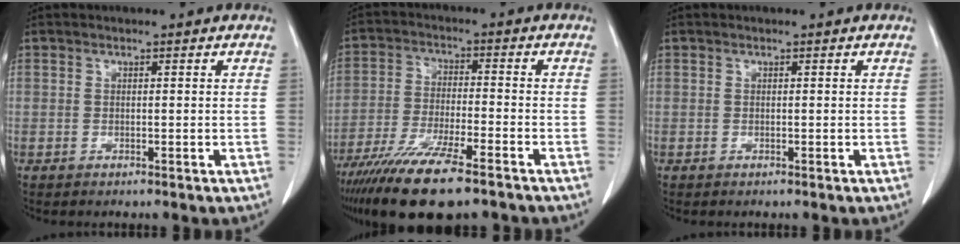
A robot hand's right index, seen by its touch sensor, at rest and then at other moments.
{"total": 14.6, "force": [-10.7, 2.1, 9.7], "torque": [-0.190, -0.042, -0.185]}
{"total": 0.0}